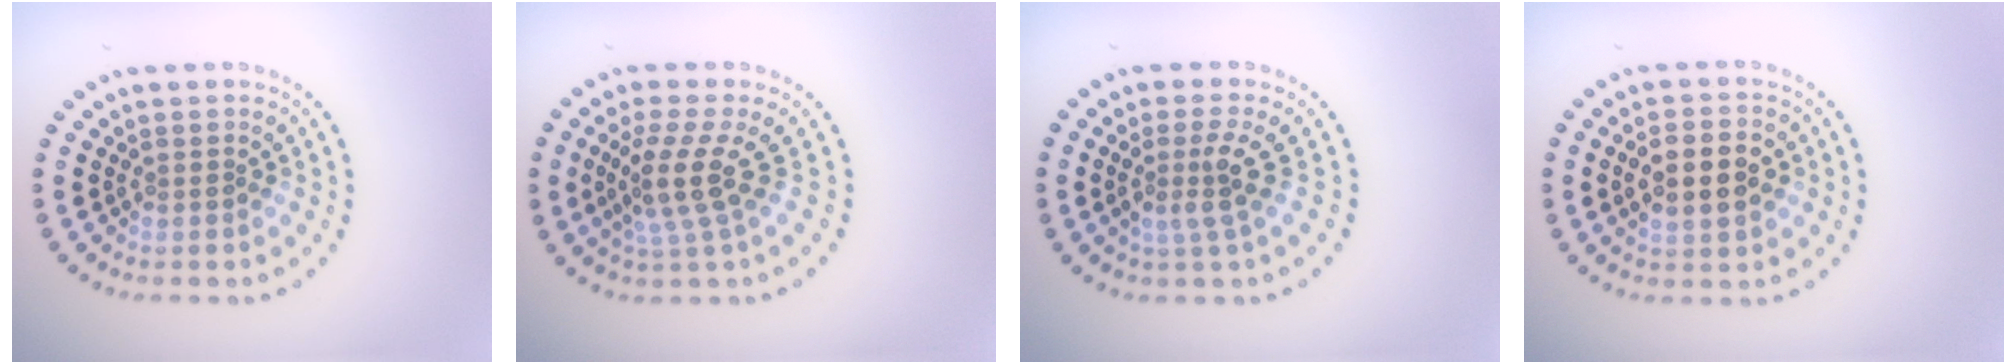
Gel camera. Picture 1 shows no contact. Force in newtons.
{"total": 3.8, "press": 2.8, "slide": 2.6}
{"total": 2.7, "press": 2.0, "slide": 1.9}
{"total": 4.6, "press": 4.6, "slide": 0.3}